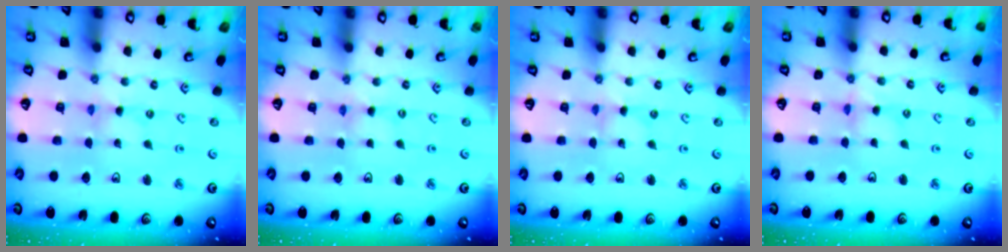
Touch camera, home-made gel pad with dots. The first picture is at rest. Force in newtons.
{"total": 0.0}
{"total": 0.0}
{"total": 2.6, "press": 2.6, "slide": 0.4}